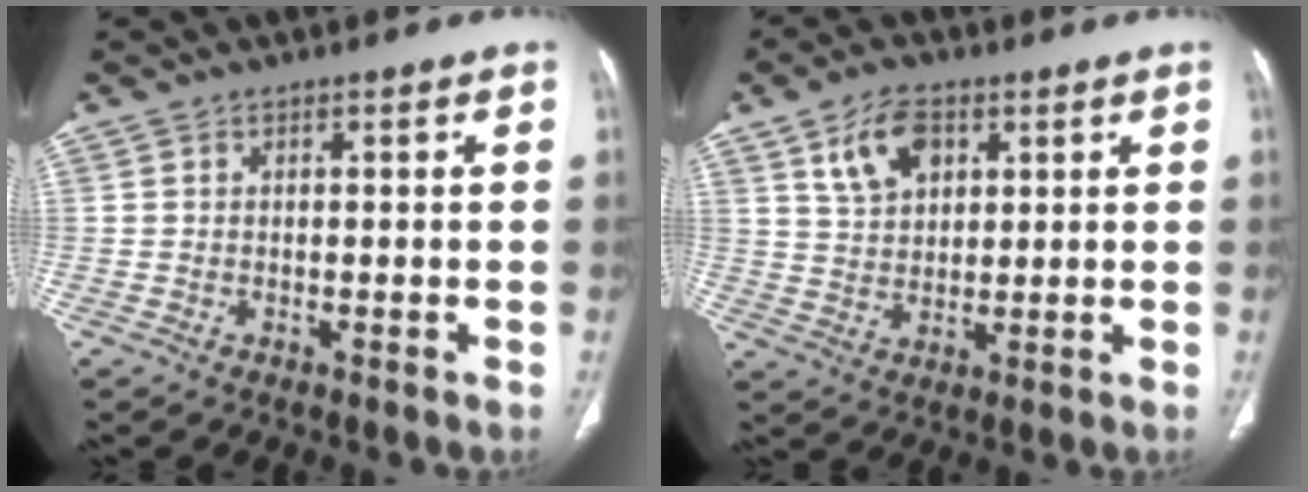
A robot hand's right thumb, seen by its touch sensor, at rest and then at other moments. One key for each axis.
{"total": 8.7, "fx": 4.1, "fy": 5.3, "fz": 5.5, "tx": -0.082, "ty": -0.013, "tz": 0.081}